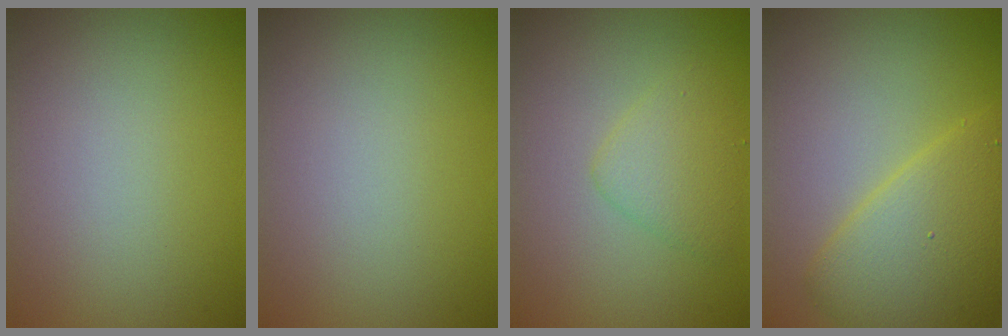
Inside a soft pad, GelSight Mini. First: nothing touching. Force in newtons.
{"total": 0.0}
{"total": 2.5, "press": 2.5, "slide": 0.1}
{"total": 5.4, "press": 5.4, "slide": 0.1}